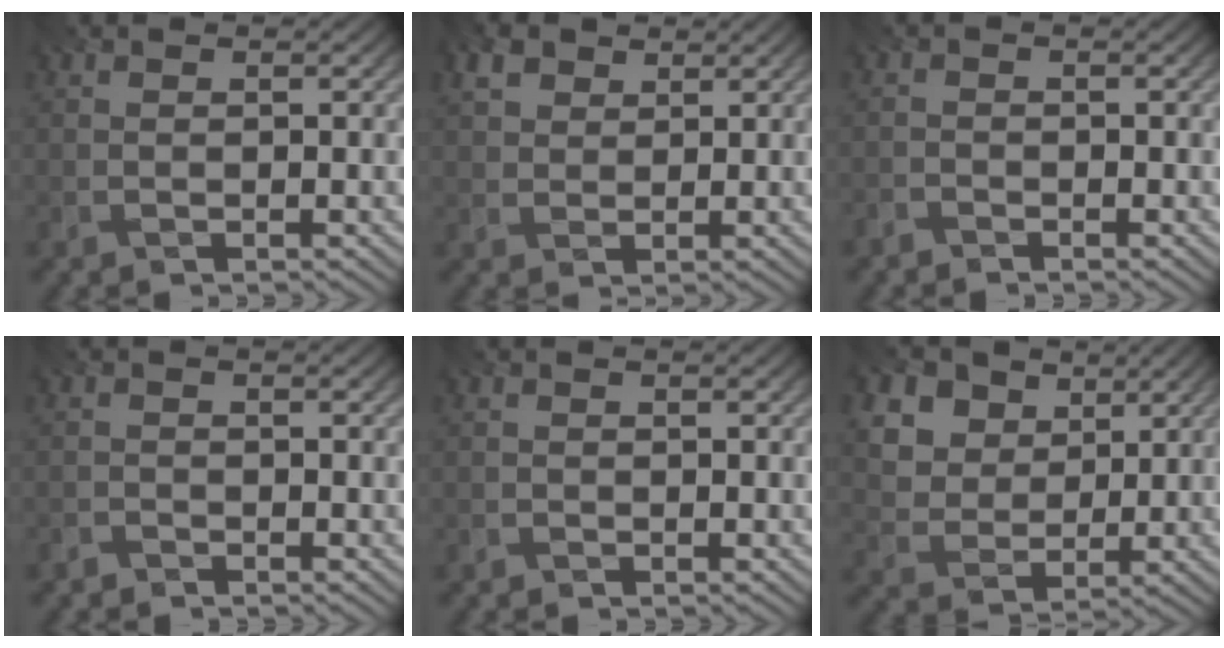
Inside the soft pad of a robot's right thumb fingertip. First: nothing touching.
{"total": 3.3, "force": [1.9, 2.2, 1.6], "torque": [-0.044, 0.003, 0.039]}
{"total": 2.3, "force": [-2.3, 0.3, -0.2], "torque": [0.004, -0.002, -0.054]}
{"total": 2.4, "force": [-2.3, 0.3, -0.4], "torque": [0.007, -0.001, -0.055]}
{"total": 1.1, "force": [-1.0, 0.5, -0.1], "torque": [-0.002, 0.000, -0.021]}
{"total": 13.4, "force": [7.5, 9.4, 5.8], "torque": [-0.188, 0.015, 0.153]}